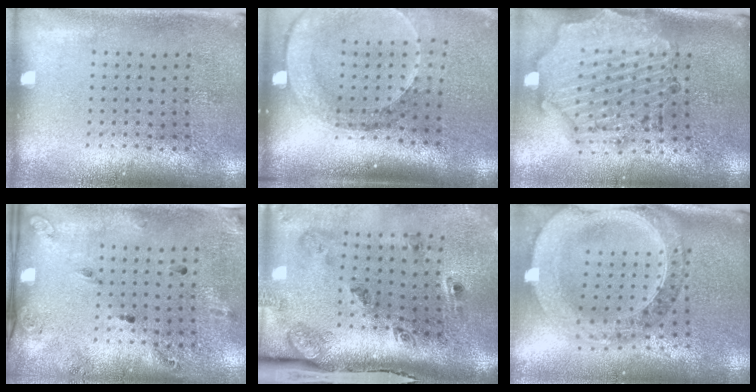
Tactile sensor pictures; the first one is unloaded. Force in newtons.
{"total": 2.6, "press": 2.0, "slide": 1.6}
{"total": 2.2, "press": 2.1, "slide": 0.6}
{"total": 1.9, "press": 1.1, "slide": 1.5}
{"total": 3.2, "press": 2.0, "slide": 2.5}
{"total": 1.9, "press": 1.8, "slide": 0.7}